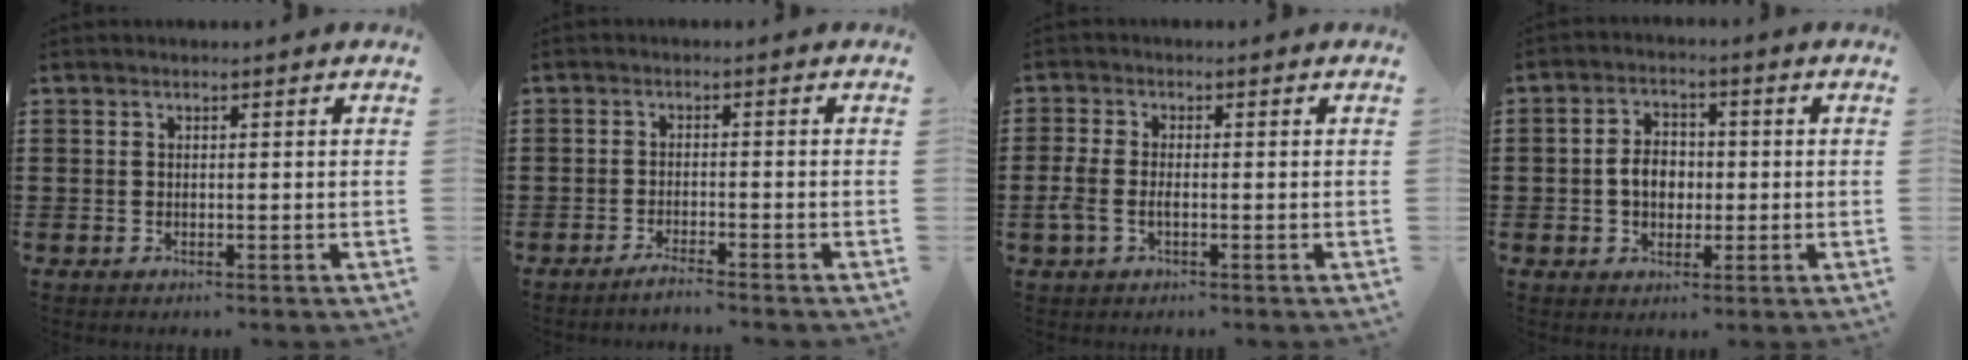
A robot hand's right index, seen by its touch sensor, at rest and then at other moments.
{"total": 2.1, "force": [-2.0, -0.4, 0.6], "torque": [-0.010, -0.002, -0.037]}
{"total": 2.6, "force": [-0.9, 1.1, 2.1], "torque": [-0.060, -0.007, -0.022]}
{"total": 4.5, "force": [-0.6, 3.3, 3.0], "torque": [-0.054, 0.006, -0.015]}